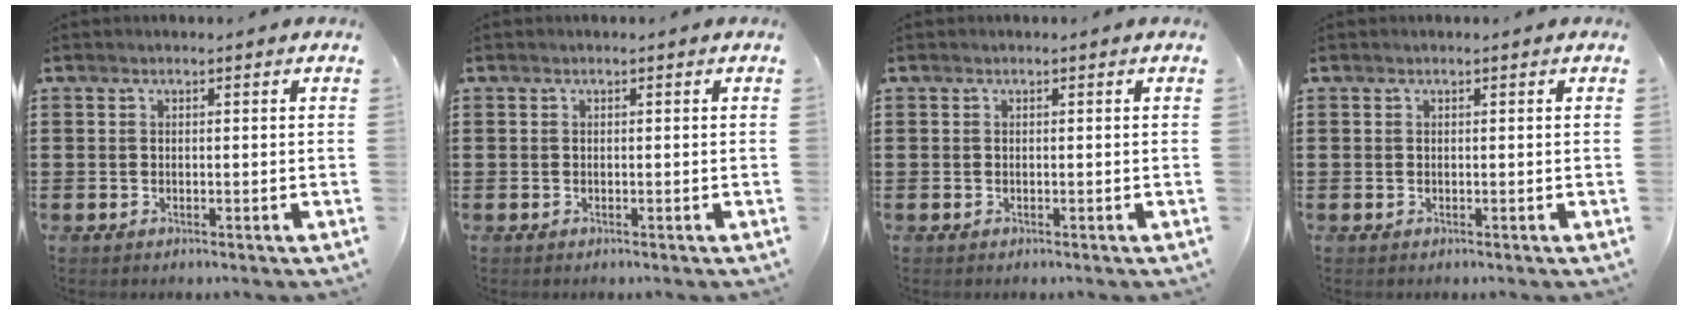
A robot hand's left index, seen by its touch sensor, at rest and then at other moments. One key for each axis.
{"total": 0.0}
{"total": 0.0}
{"total": 0.0}